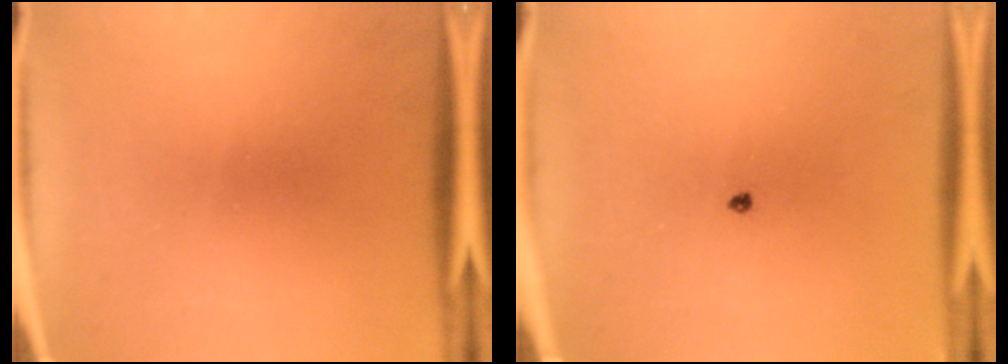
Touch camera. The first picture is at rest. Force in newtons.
{"total": 0.6}